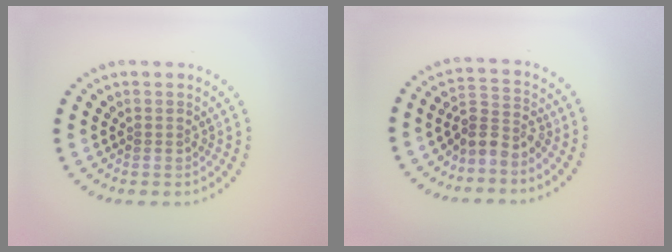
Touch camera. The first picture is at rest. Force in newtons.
{"total": 2.8, "press": 2.2, "slide": 1.8}